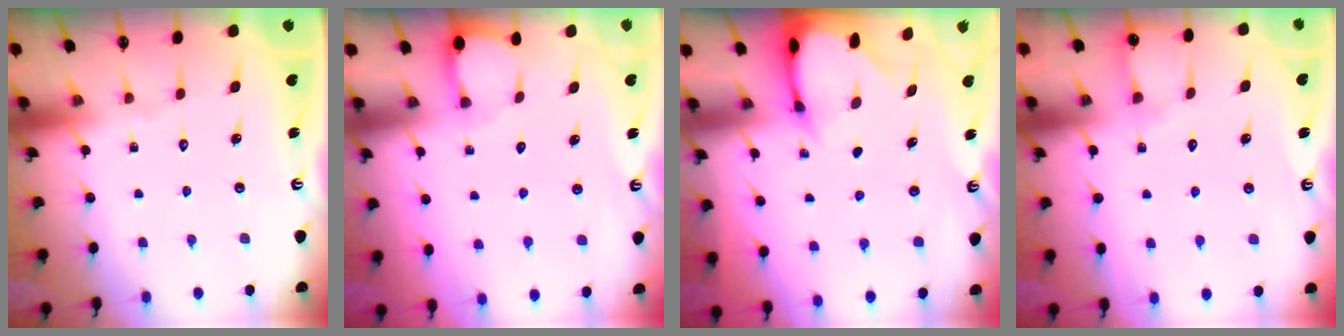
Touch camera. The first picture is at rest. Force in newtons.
{"total": 2.0, "press": 1.9, "slide": 0.3}
{"total": 3.0, "press": 3.0, "slide": 0.3}
{"total": 5.2, "press": 5.2, "slide": 0.5}